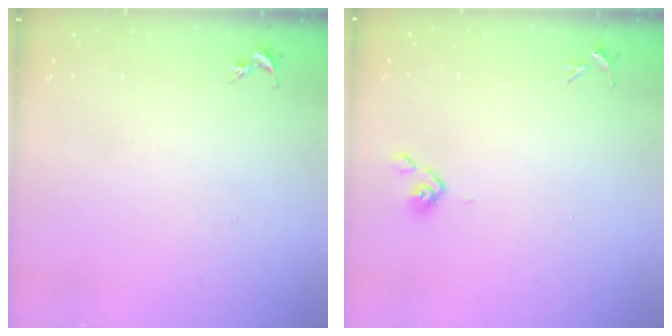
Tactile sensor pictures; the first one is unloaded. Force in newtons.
{"total": 4.3, "press": 4.1, "slide": 1.3}